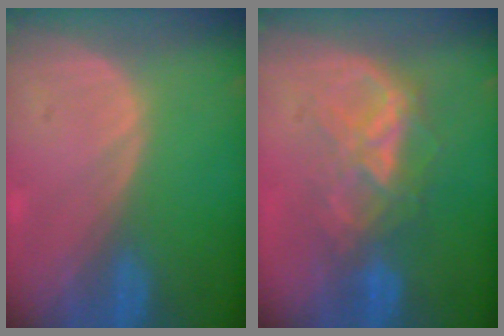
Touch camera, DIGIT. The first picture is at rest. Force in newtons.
{"total": 6.4, "press": 6.4, "slide": 0.7}